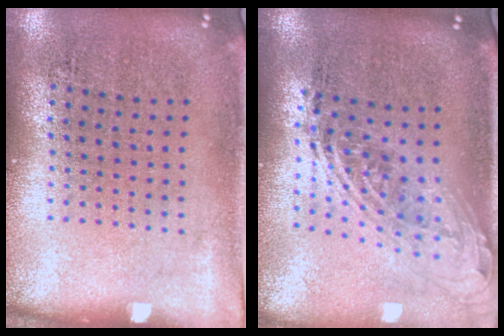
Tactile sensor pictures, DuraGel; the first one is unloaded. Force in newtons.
{"total": 2.0, "press": 1.6, "slide": 1.3}